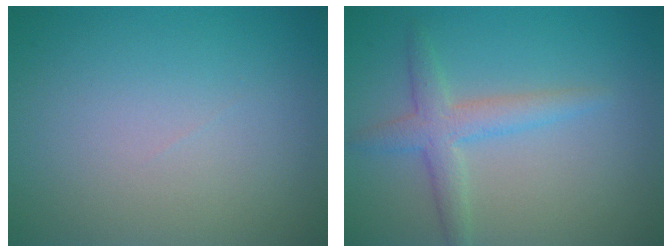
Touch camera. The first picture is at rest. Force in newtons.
{"total": 2.9, "press": 2.9, "slide": 0.0}